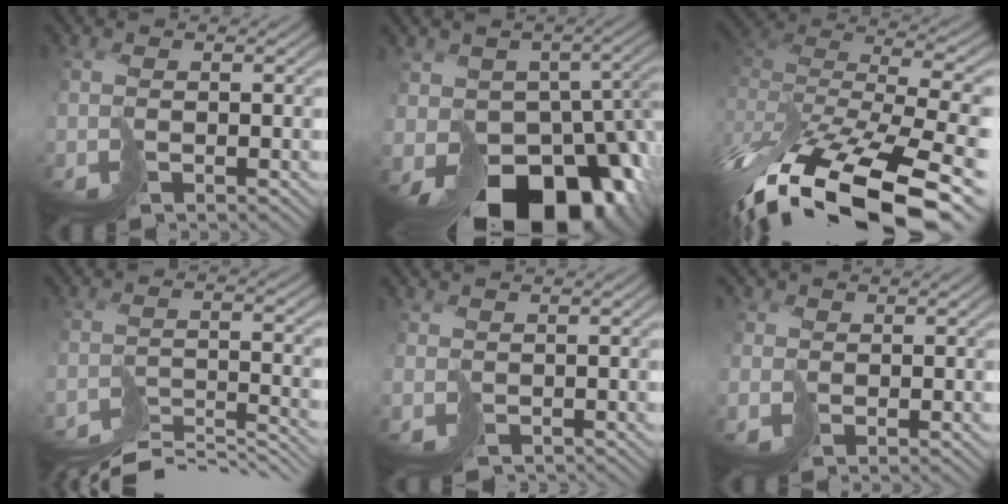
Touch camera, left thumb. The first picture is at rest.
{"total": 18.2, "force": [-8.6, 12.7, 9.8], "torque": [-0.137, -0.044, -0.092]}
{"total": 15.0, "force": [-8.4, 6.2, 10.7], "torque": [-0.224, -0.017, -0.122]}
{"total": 10.1, "force": [-9.5, 1.9, 2.8], "torque": [-0.041, 0.001, -0.130]}
{"total": 1.4, "force": [-1.0, 1.0, -0.3], "torque": [0.012, -0.010, -0.011]}
{"total": 1.2, "force": [0.3, 1.1, -0.4], "torque": [0.013, 0.001, 0.009]}